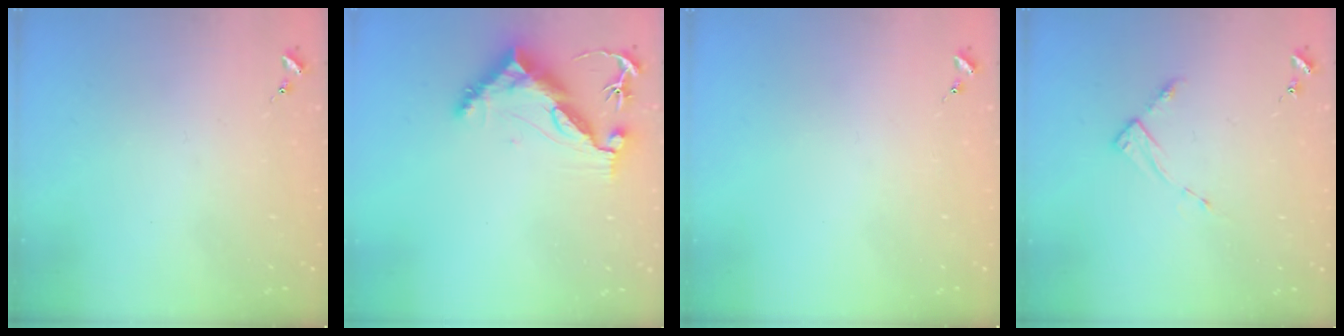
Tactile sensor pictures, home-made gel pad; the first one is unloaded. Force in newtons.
{"total": 10.5, "press": 10.4, "slide": 1.1}
{"total": 0.0}
{"total": 2.8, "press": 2.8, "slide": 0.4}